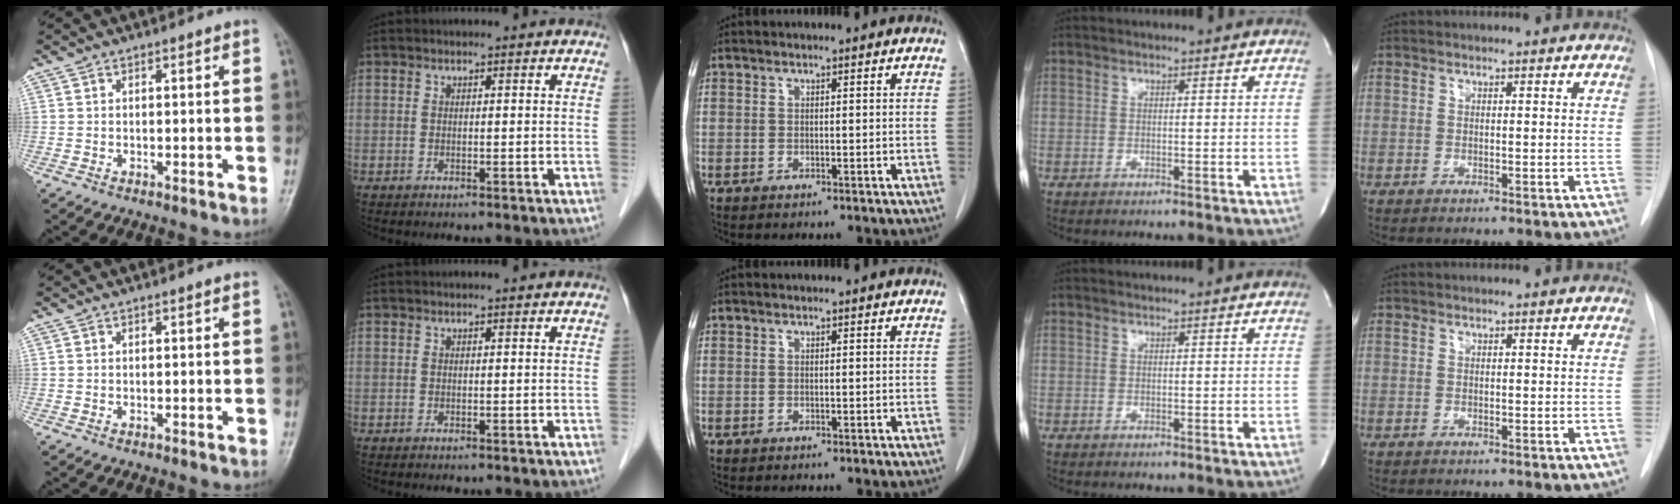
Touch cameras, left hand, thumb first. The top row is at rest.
{}